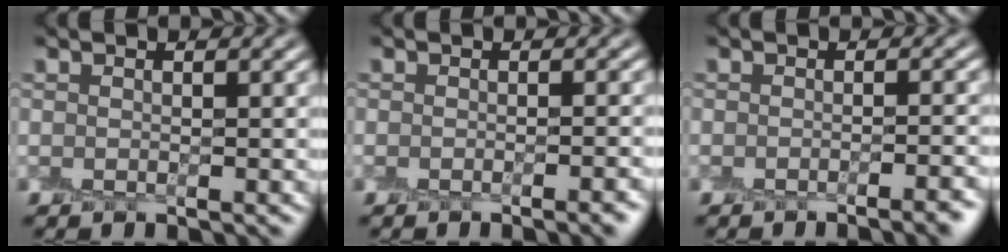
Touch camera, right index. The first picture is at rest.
{"total": 2.4, "force": [-1.8, 0.2, 1.6], "torque": [-0.014, -0.002, -0.020]}
{"total": 3.1, "force": [-2.4, 0.4, 1.9], "torque": [-0.019, -0.002, -0.029]}